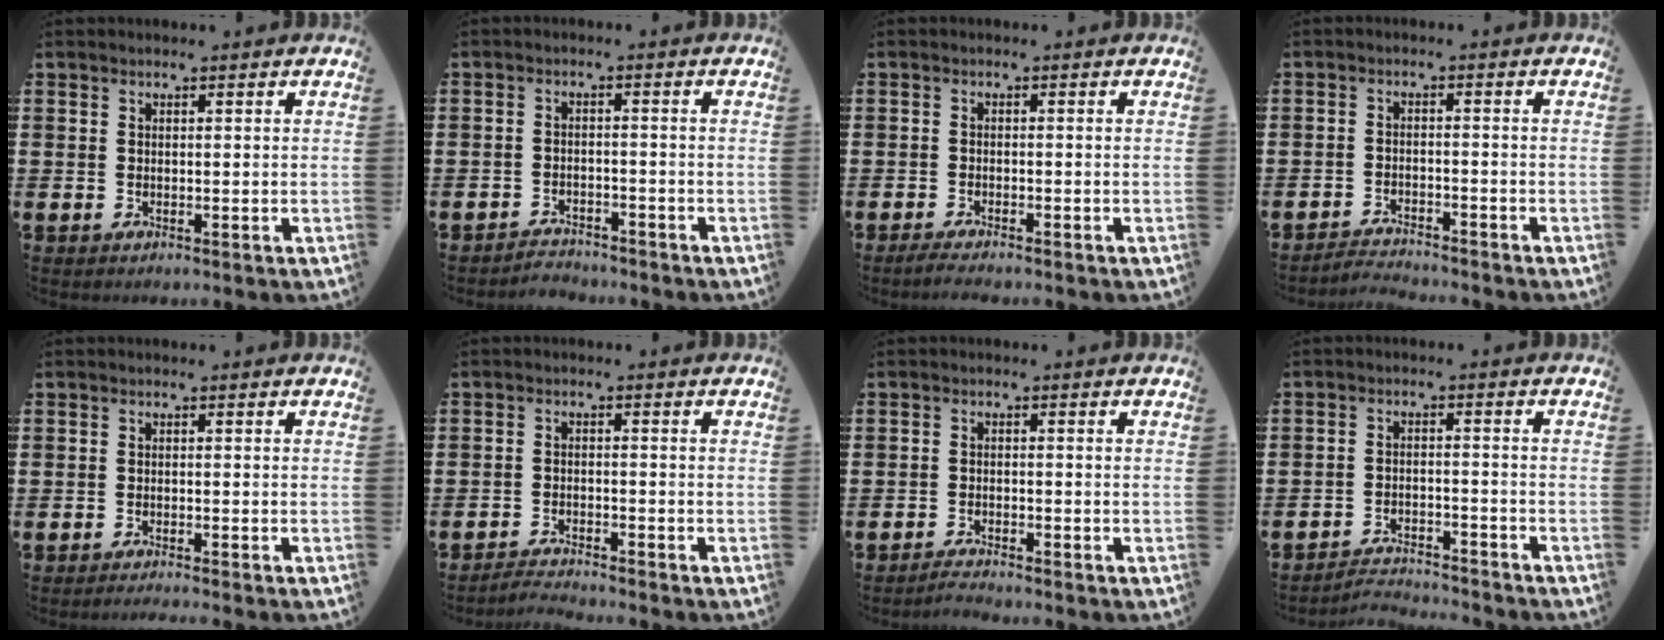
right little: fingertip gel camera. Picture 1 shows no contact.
{"total": 2.2, "force": [-2.1, 0.2, -0.2], "torque": [-0.003, 0.003, -0.048]}
{"total": 1.3, "force": [-1.1, 0.0, 0.7], "torque": [-0.012, 0.000, -0.021]}
{"total": 2.4, "force": [-2.4, -0.1, -0.1], "torque": [-0.003, 0.003, -0.053]}
{"total": 0.9, "force": [-0.8, -0.2, 0.2], "torque": [-0.002, -0.001, -0.017]}
{"total": 2.1, "force": [-2.1, -0.2, 0.0], "torque": [-0.003, 0.003, -0.044]}
{"total": 1.5, "force": [-1.5, -0.1, 0.2], "torque": [-0.005, 0.001, -0.030]}
{"total": 2.9, "force": [-2.9, 0.1, -0.1], "torque": [-0.005, 0.003, -0.063]}